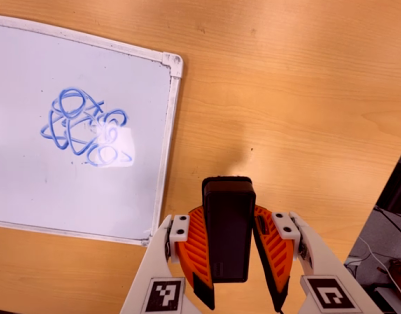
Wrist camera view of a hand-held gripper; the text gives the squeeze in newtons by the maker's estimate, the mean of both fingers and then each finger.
{"total": 8.9, "left": 7.7, "right": 10.1}